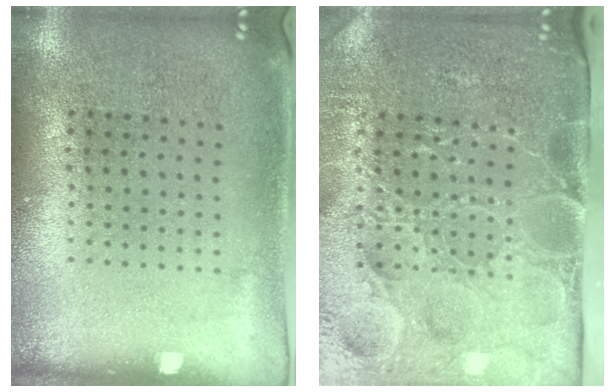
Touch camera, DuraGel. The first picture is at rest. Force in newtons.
{"total": 5.0, "press": 4.2, "slide": 2.6}